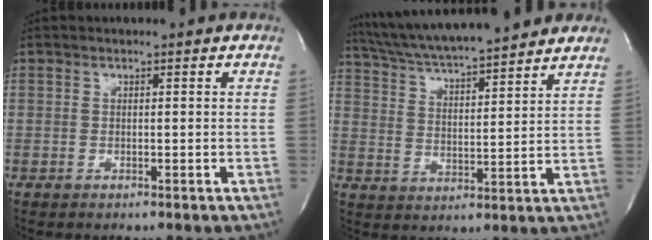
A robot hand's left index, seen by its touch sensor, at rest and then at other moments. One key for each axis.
{"total": 19.5, "fx": 17.3, "fy": 1.6, "fz": 8.9, "tx": -0.149, "ty": 0.030, "tz": 0.264}